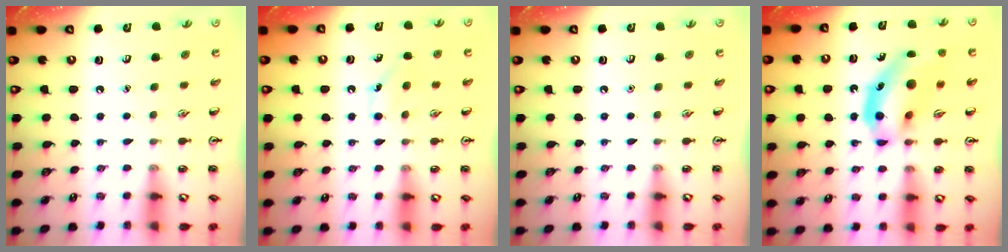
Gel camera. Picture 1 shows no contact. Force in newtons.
{"total": 5.1, "press": 4.9, "slide": 1.3}
{"total": 0.0}
{"total": 13.2, "press": 12.6, "slide": 3.9}